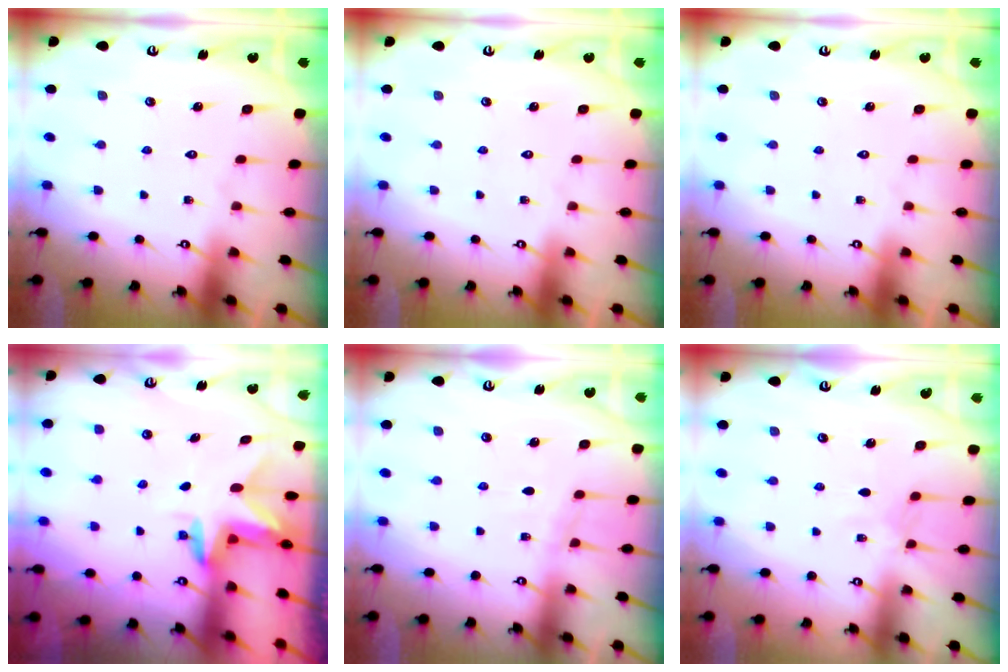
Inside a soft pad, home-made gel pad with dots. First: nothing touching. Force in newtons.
{"total": 0.0}
{"total": 0.0}
{"total": 2.9, "press": 2.9, "slide": 0.1}
{"total": 4.8, "press": 4.8, "slide": 0.5}
{"total": 3.4, "press": 3.4, "slide": 0.5}